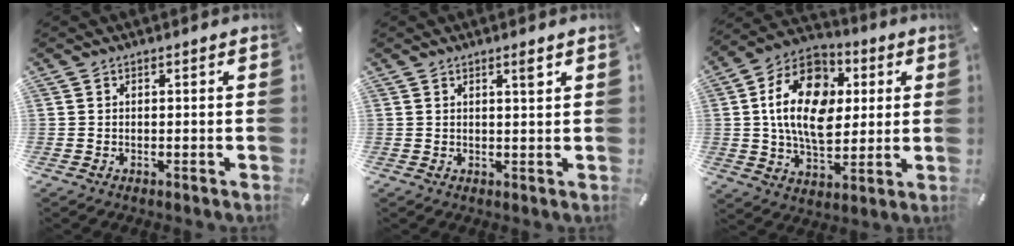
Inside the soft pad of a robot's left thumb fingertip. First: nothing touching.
{"total": 2.2, "force": [1.3, 0.2, 1.8], "torque": [-0.031, -0.005, 0.020]}
{"total": 18.9, "force": [2.9, 13.1, 13.3], "torque": [-0.247, 0.007, 0.048]}